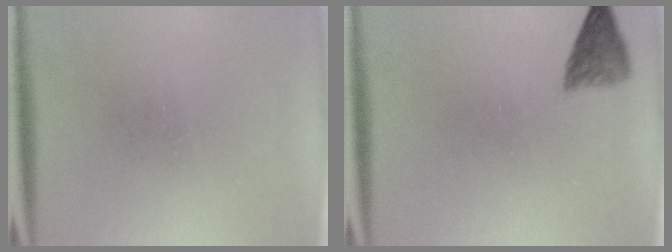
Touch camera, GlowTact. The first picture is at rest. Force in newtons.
{"total": 3.2}